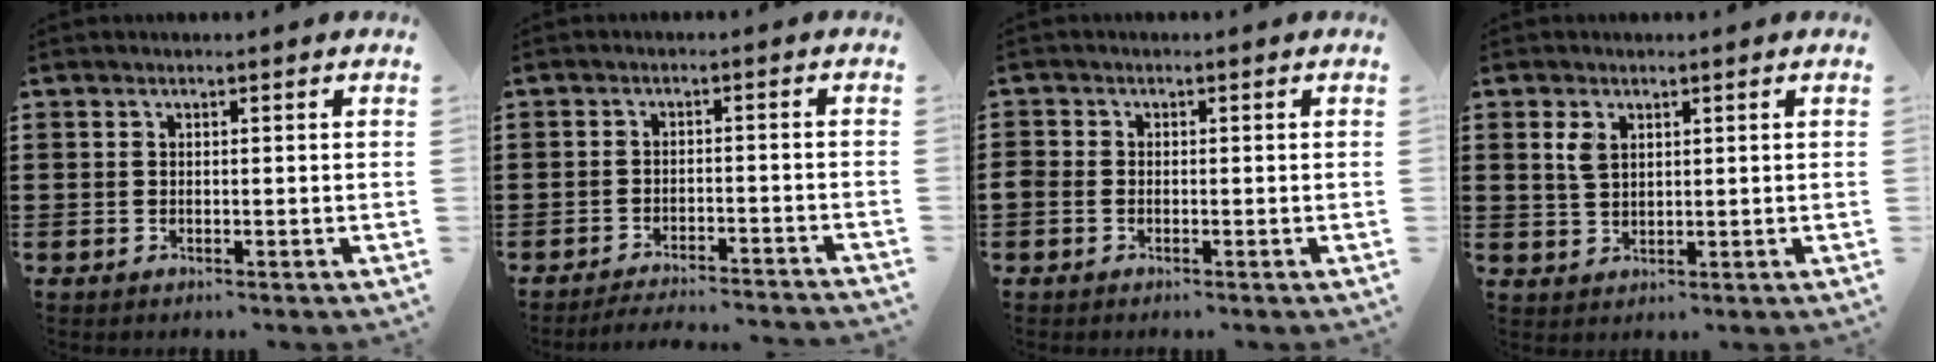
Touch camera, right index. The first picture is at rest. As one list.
[{"total": 3.1, "force": [-3.0, -0.2, 0.4], "torque": [-0.011, 0.000, -0.064]}, {"total": 1.1, "force": [-0.6, 0.8, 0.5], "torque": [-0.011, 0.002, -0.013]}, {"total": 2.8, "force": [1.1, 1.6, 2.0], "torque": [-0.044, 0.005, 0.020]}]